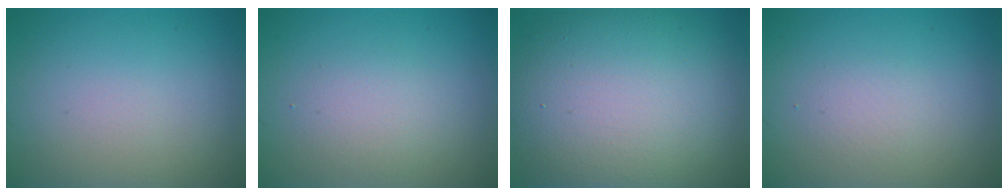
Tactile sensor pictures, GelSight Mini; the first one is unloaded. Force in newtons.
{"total": 2.0, "press": 2.0, "slide": 0.2}
{"total": 14.0, "press": 14.0, "slide": 0.7}
{"total": 1.3, "press": 1.3, "slide": 0.1}